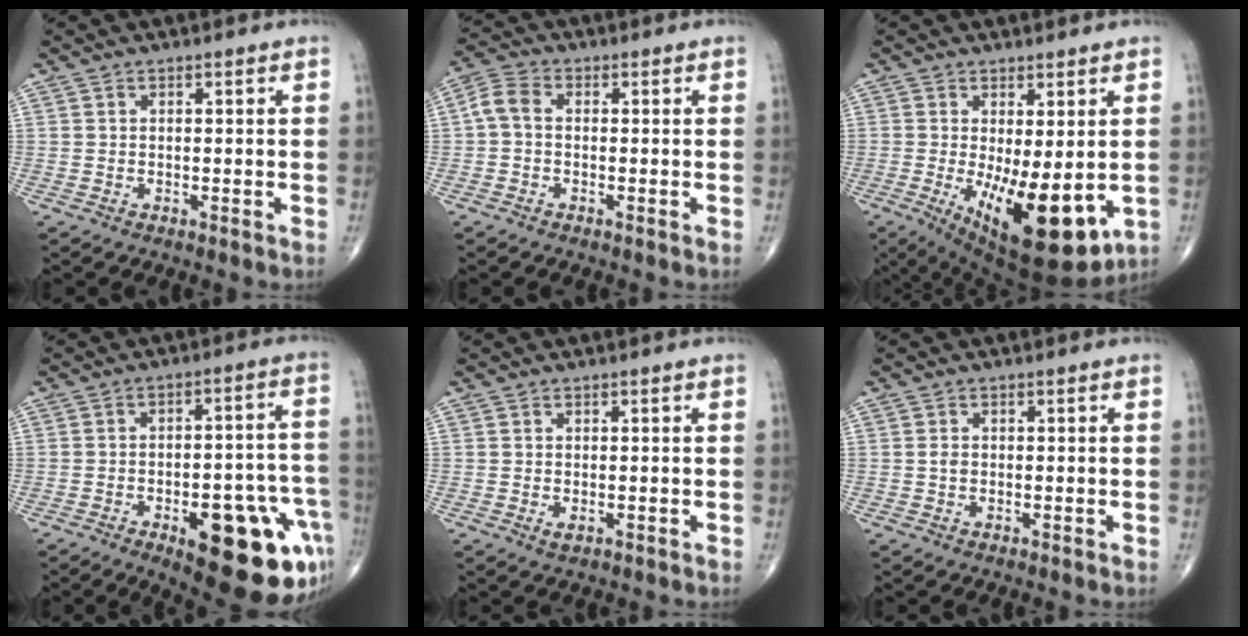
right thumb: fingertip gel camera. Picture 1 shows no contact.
{"total": 4.3, "force": [-0.2, 2.9, 3.2], "torque": [-0.064, 0.013, -0.014]}
{"total": 15.4, "force": [-2.9, 5.8, 14.0], "torque": [-0.206, -0.035, -0.022]}
{"total": 22.0, "force": [-9.3, 8.5, 18.0], "torque": [-0.162, 0.046, -0.105]}
{"total": 1.0, "force": [-0.2, 0.5, 0.9], "torque": [-0.014, -0.003, 0.000]}
{"total": 1.1, "force": [0.0, 0.8, 0.7], "torque": [-0.008, 0.002, -0.002]}